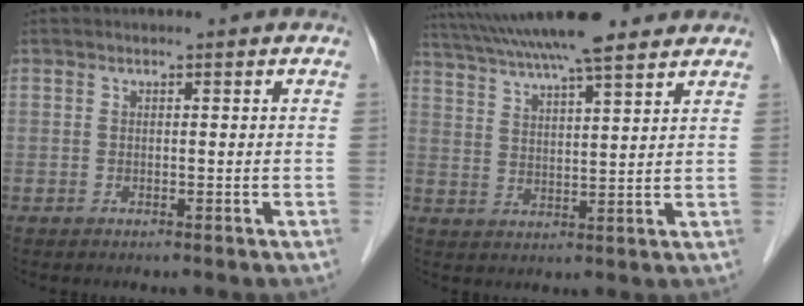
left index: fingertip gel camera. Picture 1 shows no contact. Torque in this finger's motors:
{"motor_torque": [1.07, -1.07, 0.75, 0.21]}